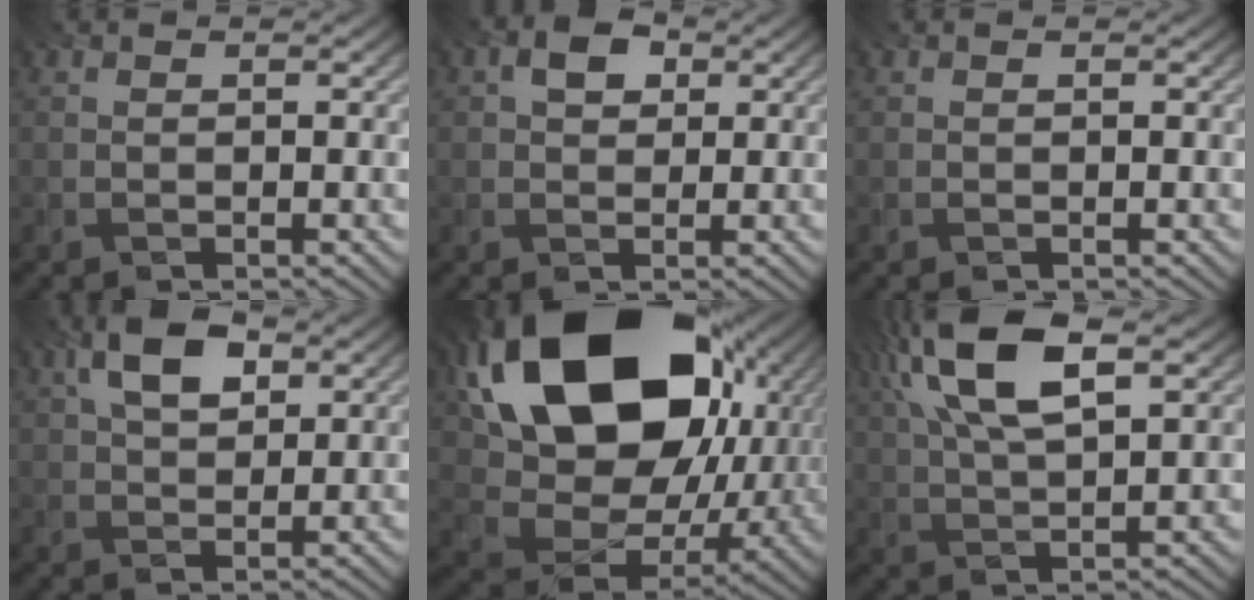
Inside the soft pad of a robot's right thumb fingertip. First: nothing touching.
{"total": 3.5, "force": [1.3, 2.5, 2.1], "torque": [-0.042, 0.007, 0.016]}
{"total": 0.0}
{"total": 6.7, "force": [2.8, 3.8, 4.8], "torque": [-0.098, 0.008, 0.045]}
{"total": 22.0, "force": [7.9, 16.0, 13.0], "torque": [-0.303, -0.012, 0.184]}
{"total": 12.4, "force": [5.6, 4.6, 10.1], "torque": [-0.225, 0.018, 0.103]}